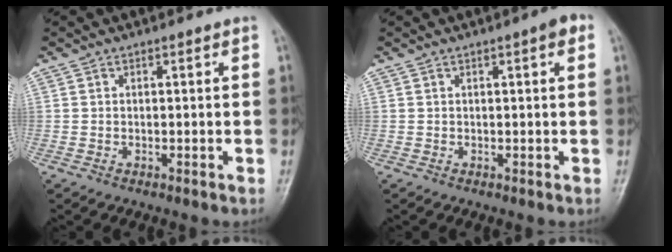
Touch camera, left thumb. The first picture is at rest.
{"total": 2.2, "force": [0.9, 0.5, 1.9], "torque": [-0.021, 0.004, 0.009]}